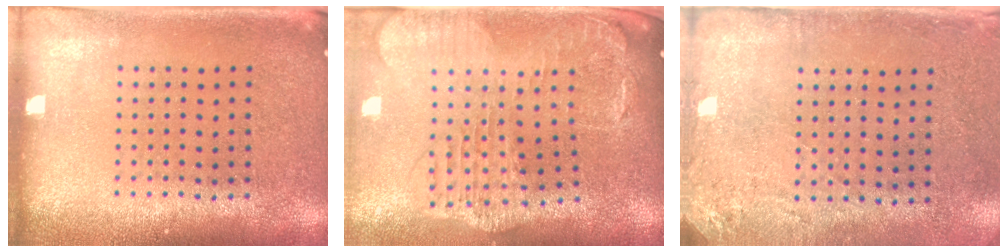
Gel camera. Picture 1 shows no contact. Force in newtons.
{"total": 2.2, "press": 2.0, "slide": 1.0}
{"total": 2.8, "press": 2.3, "slide": 1.6}